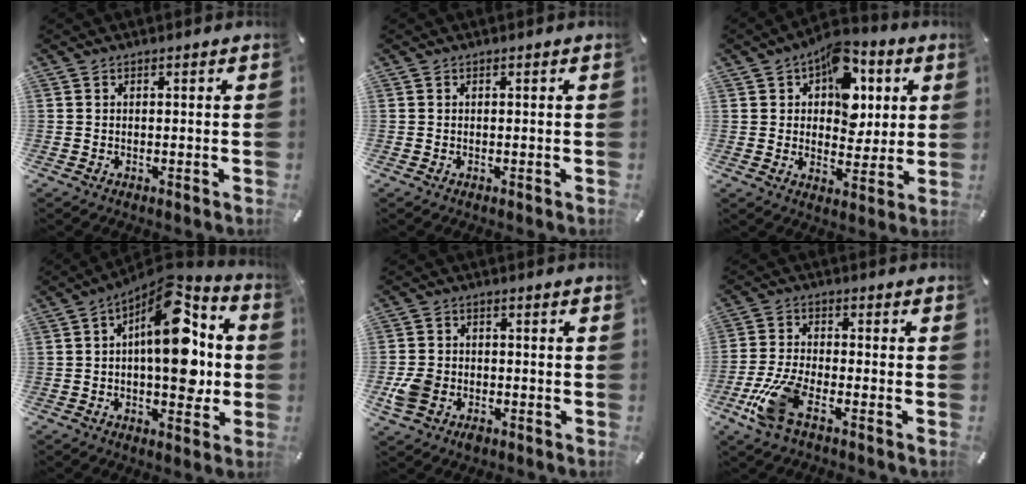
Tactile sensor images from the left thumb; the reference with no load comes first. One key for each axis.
{"total": 0.0}
{"total": 13.3, "fx": 5.8, "fy": 9.1, "fz": 7.9, "tx": -0.101, "ty": -0.029, "tz": 0.102}
{"total": 17.8, "fx": 2.7, "fy": 9.1, "fz": 15.1, "tx": -0.206, "ty": -0.024, "tz": 0.045}
{"total": 6.1, "fx": -2.5, "fy": 4.8, "fz": 2.8, "tx": -0.063, "ty": 0.014, "tz": -0.043}
{"total": 10.8, "fx": -5.2, "fy": 4.6, "fz": 8.3, "tx": -0.182, "ty": 0.004, "tz": -0.094}